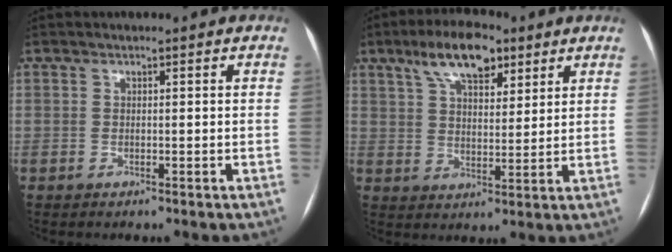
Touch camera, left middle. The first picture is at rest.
{"total": 10.2, "force": [6.4, 4.1, 6.8], "torque": [-0.123, 0.019, 0.112]}